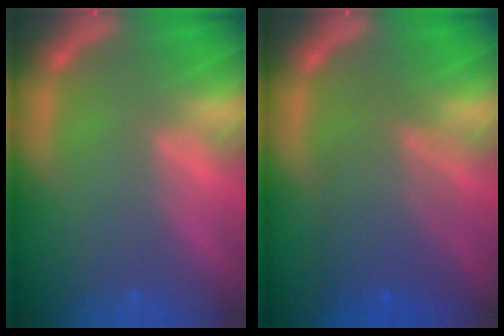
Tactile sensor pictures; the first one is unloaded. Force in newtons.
{"total": 5.5}